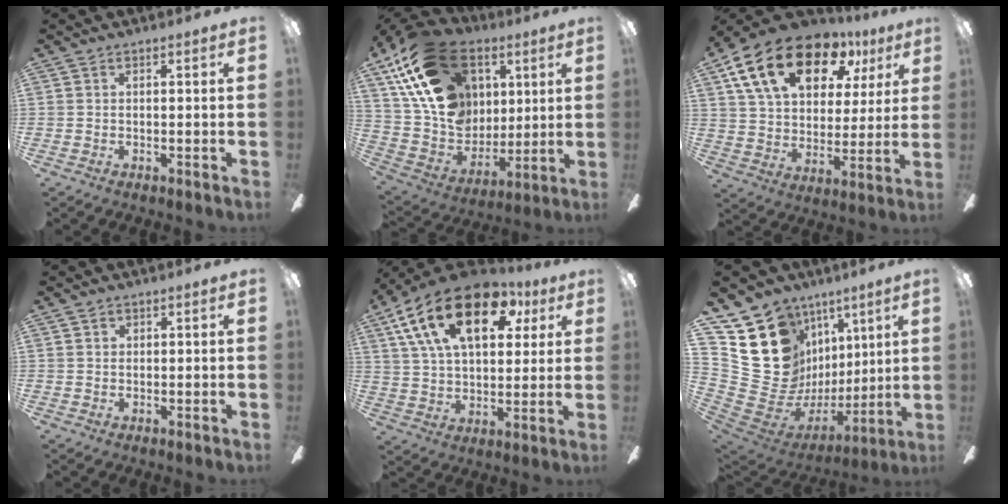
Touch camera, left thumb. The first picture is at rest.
{"total": 26.0, "force": [11.1, 18.8, 14.1], "torque": [-0.271, -0.033, 0.219]}
{"total": 21.8, "force": [12.4, 12.4, 12.9], "torque": [-0.221, -0.049, 0.219]}
{"total": 1.2, "force": [0.6, 1.0, 0.2], "torque": [0.003, 0.001, 0.009]}
{"total": 22.2, "force": [10.6, 12.1, 15.2], "torque": [-0.269, -0.034, 0.177]}
{"total": 19.6, "force": [6.6, 16.8, 7.6], "torque": [-0.156, -0.061, 0.167]}